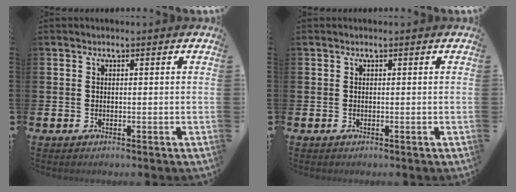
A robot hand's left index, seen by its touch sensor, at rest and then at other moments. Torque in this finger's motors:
{"motor_torque": [-0.02, 0.01, 0.04, 0.00]}